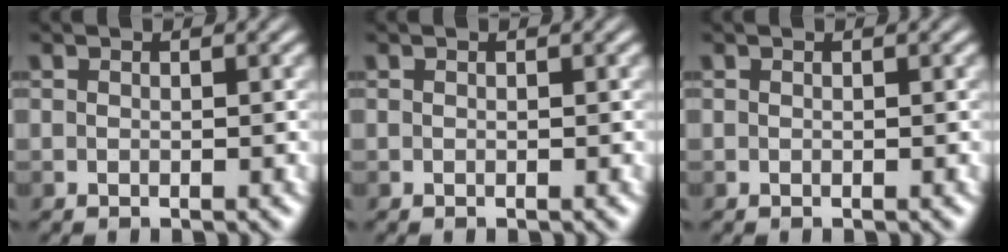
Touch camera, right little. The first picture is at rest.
{"total": 0.0}
{"total": 0.0}